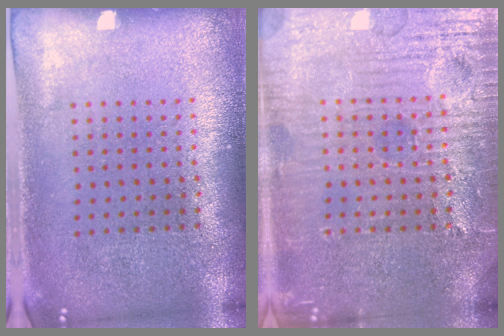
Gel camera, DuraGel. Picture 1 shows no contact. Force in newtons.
{"total": 6.1, "press": 6.1, "slide": 0.6}